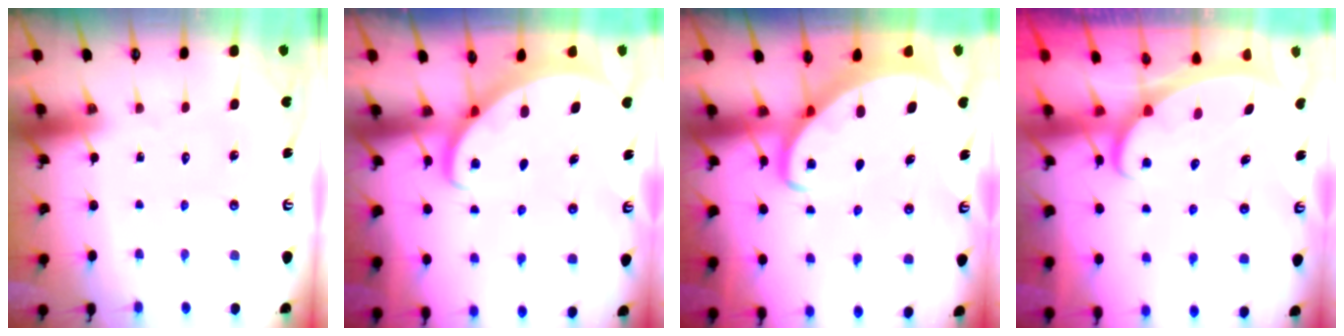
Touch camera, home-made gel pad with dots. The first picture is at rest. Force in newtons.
{"total": 2.6, "press": 2.6, "slide": 0.3}
{"total": 3.3, "press": 3.2, "slide": 0.3}
{"total": 2.3, "press": 2.3, "slide": 0.3}